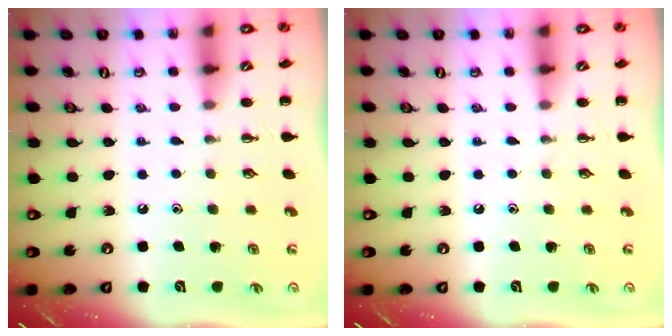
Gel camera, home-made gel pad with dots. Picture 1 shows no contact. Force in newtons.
{"total": 0.0}